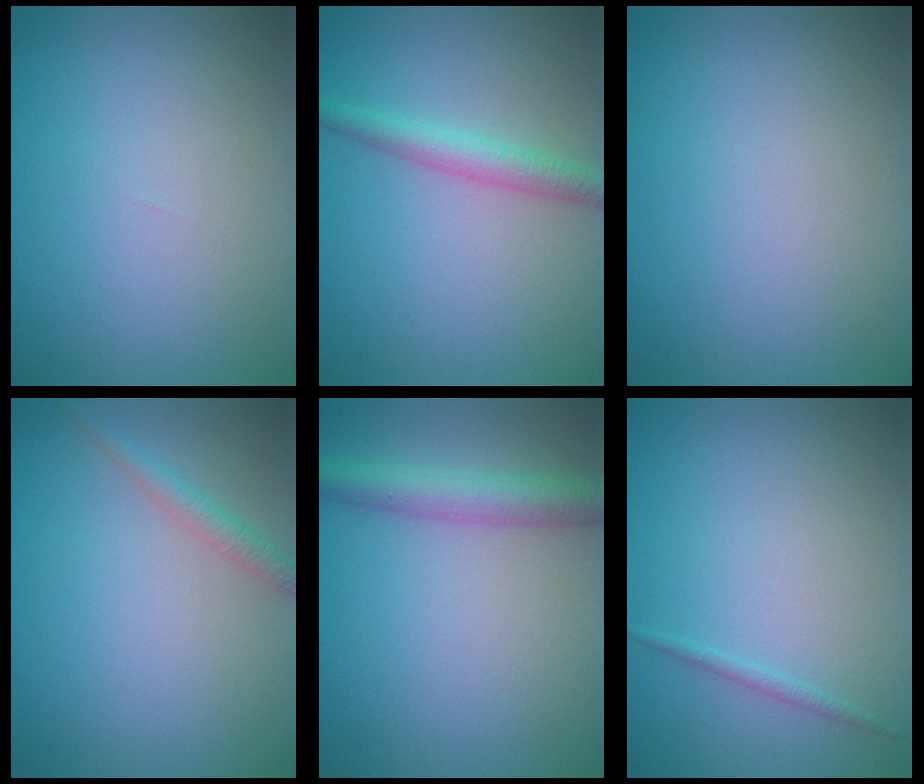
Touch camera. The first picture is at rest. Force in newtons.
{"total": 2.6, "press": 2.6, "slide": 0.1}
{"total": 0.0}
{"total": 1.5, "press": 1.5, "slide": 0.1}
{"total": 3.7, "press": 3.7, "slide": 0.1}
{"total": 0.7, "press": 0.7, "slide": 0.0}